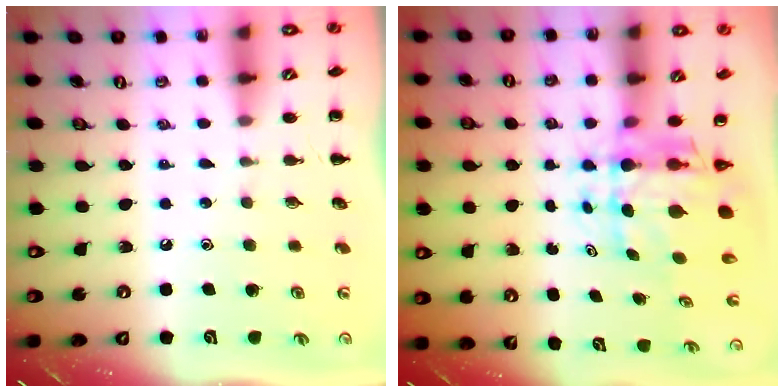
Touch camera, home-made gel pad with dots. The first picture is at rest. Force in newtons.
{"total": 7.8, "press": 7.3, "slide": 2.7}